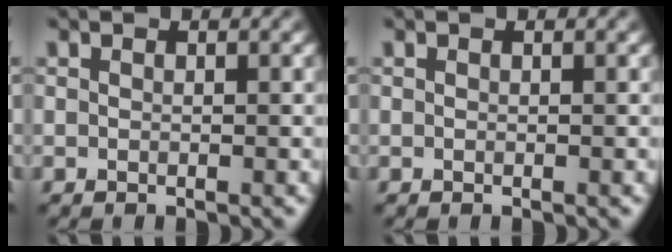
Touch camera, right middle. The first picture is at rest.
{"total": 0.0}